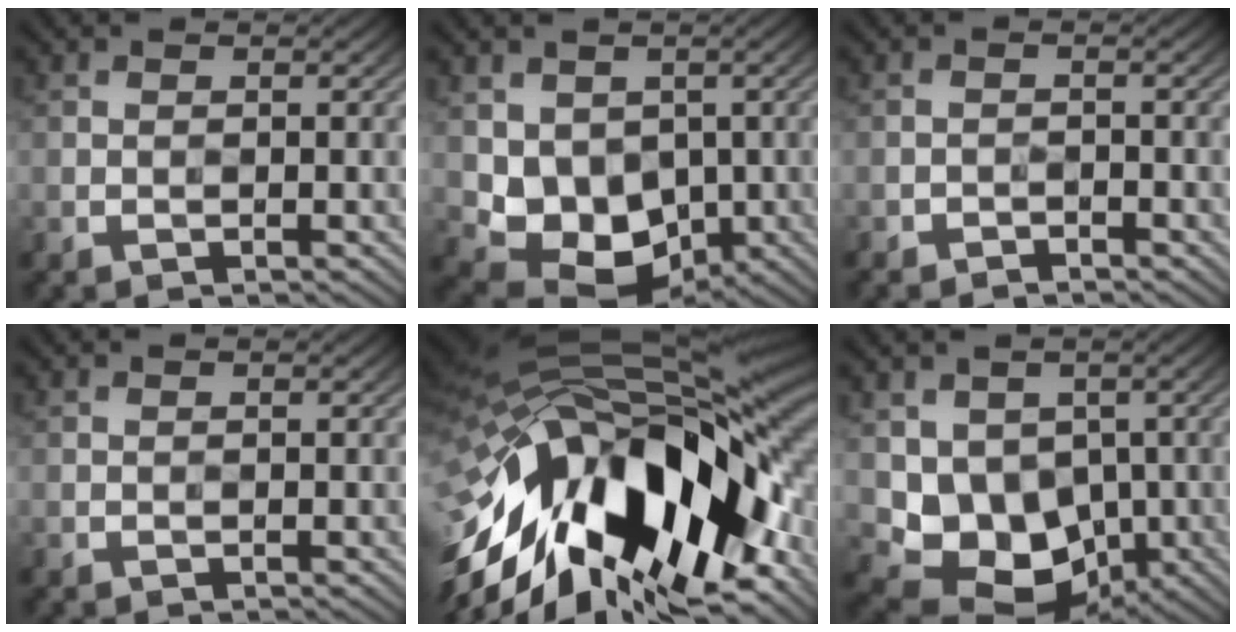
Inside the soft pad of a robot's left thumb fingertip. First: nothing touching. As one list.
[{"total": 7.9, "force": [-0.1, 6.3, 4.8], "torque": [-0.099, -0.034, 0.005]}, {"total": 1.5, "force": [-1.4, 0.4, 0.3], "torque": [-0.004, 0.000, -0.028]}, {"total": 0.0}, {"total": 21.1, "force": [-7.9, 10.7, 16.4], "torque": [-0.334, -0.035, -0.127]}, {"total": 8.8, "force": [-0.3, 7.2, 5.1], "torque": [-0.103, -0.039, -0.002]}]